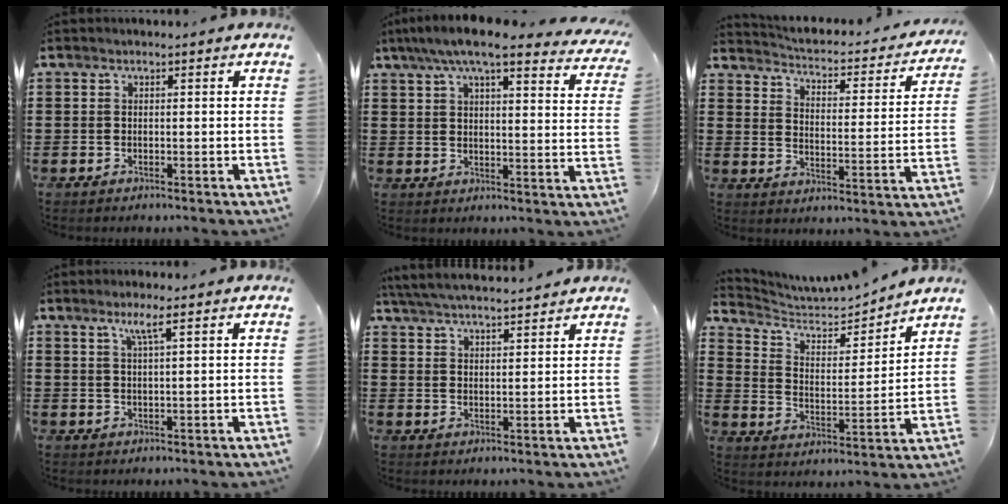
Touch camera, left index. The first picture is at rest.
{"total": 8.3, "force": [6.9, 0.9, 4.6], "torque": [-0.102, -0.022, 0.118]}
{"total": 2.7, "force": [2.6, 0.1, 0.6], "torque": [-0.031, -0.028, 0.034]}
{"total": 3.1, "force": [1.7, -0.1, 2.6], "torque": [-0.055, 0.000, 0.029]}
{"total": 4.6, "force": [4.4, -0.1, 1.2], "torque": [-0.038, -0.018, 0.079]}
{"total": 5.1, "force": [4.6, 1.2, 1.7], "torque": [-0.058, -0.036, 0.072]}